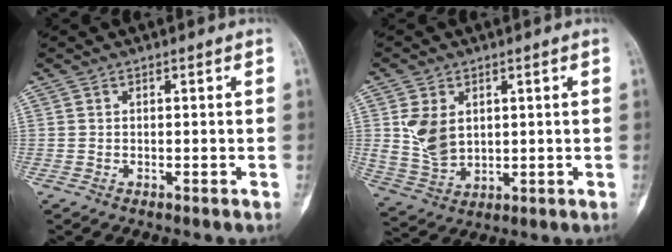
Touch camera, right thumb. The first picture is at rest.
{"total": 8.5, "force": [1.8, 6.0, 5.7], "torque": [-0.097, -0.011, 0.051]}